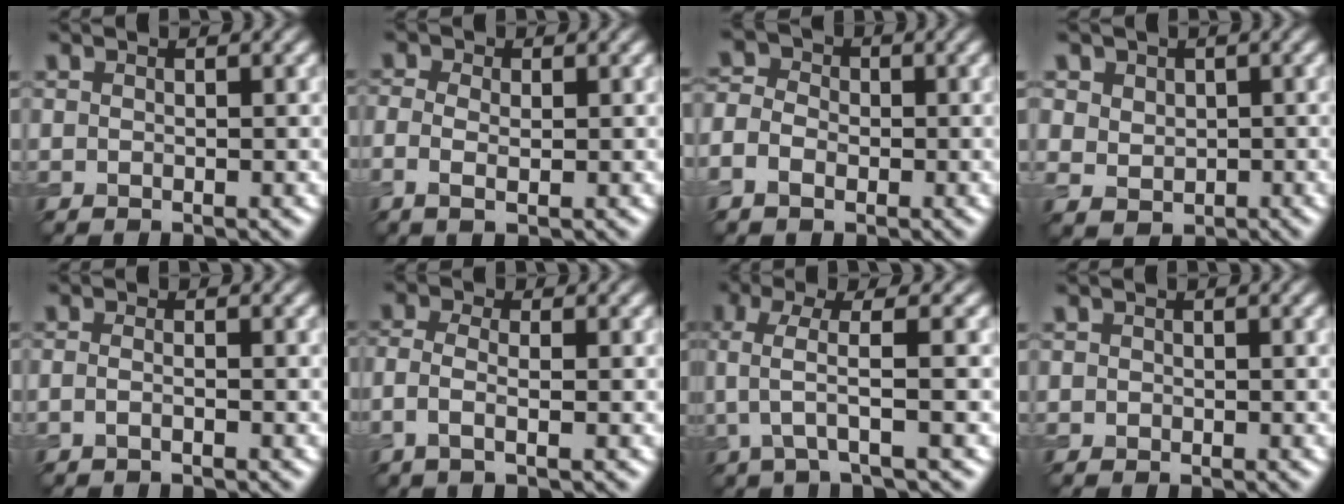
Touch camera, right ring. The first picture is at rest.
{"total": 2.0, "force": [-0.2, 1.1, 1.7], "torque": [-0.039, -0.002, -0.007]}
{"total": 3.7, "force": [-1.2, 3.0, 1.9], "torque": [-0.025, 0.002, -0.029]}
{"total": 3.7, "force": [1.5, 3.1, 1.5], "torque": [-0.040, 0.005, 0.027]}
{"total": 1.0, "force": [-0.5, 0.4, 0.8], "torque": [-0.016, -0.003, -0.013]}
{"total": 2.4, "force": [-0.6, 0.9, 2.2], "torque": [-0.057, -0.005, -0.011]}
{"total": 4.1, "force": [0.2, 0.9, 4.0], "torque": [-0.076, 0.008, 0.001]}
{"total": 0.5, "force": [0.0, 0.5, 0.1], "torque": [0.004, -0.004, -0.003]}